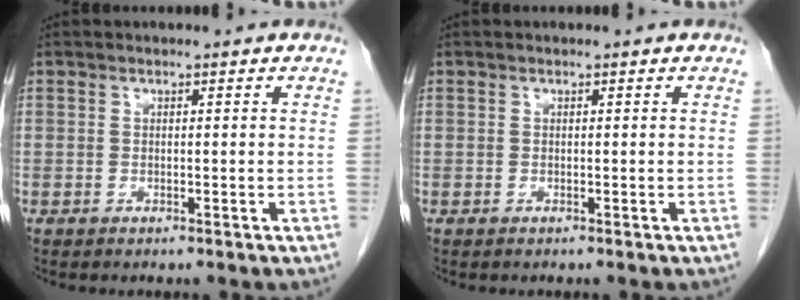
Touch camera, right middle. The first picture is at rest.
{"total": 0.0}